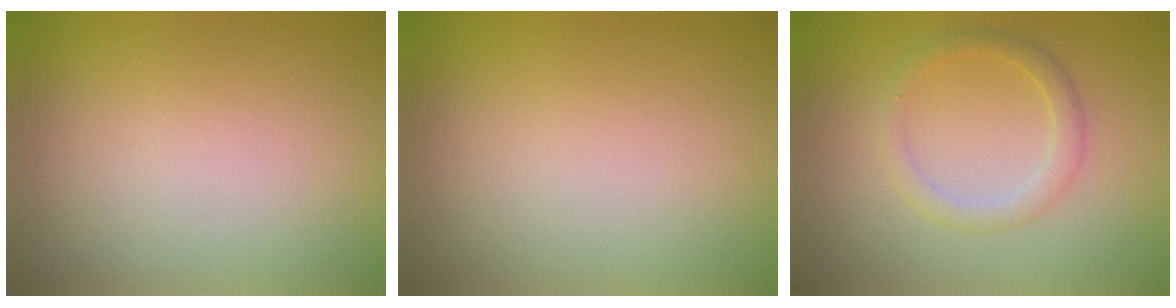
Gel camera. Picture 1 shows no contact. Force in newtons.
{"total": 0.0}
{"total": 2.0, "press": 2.0, "slide": 0.1}